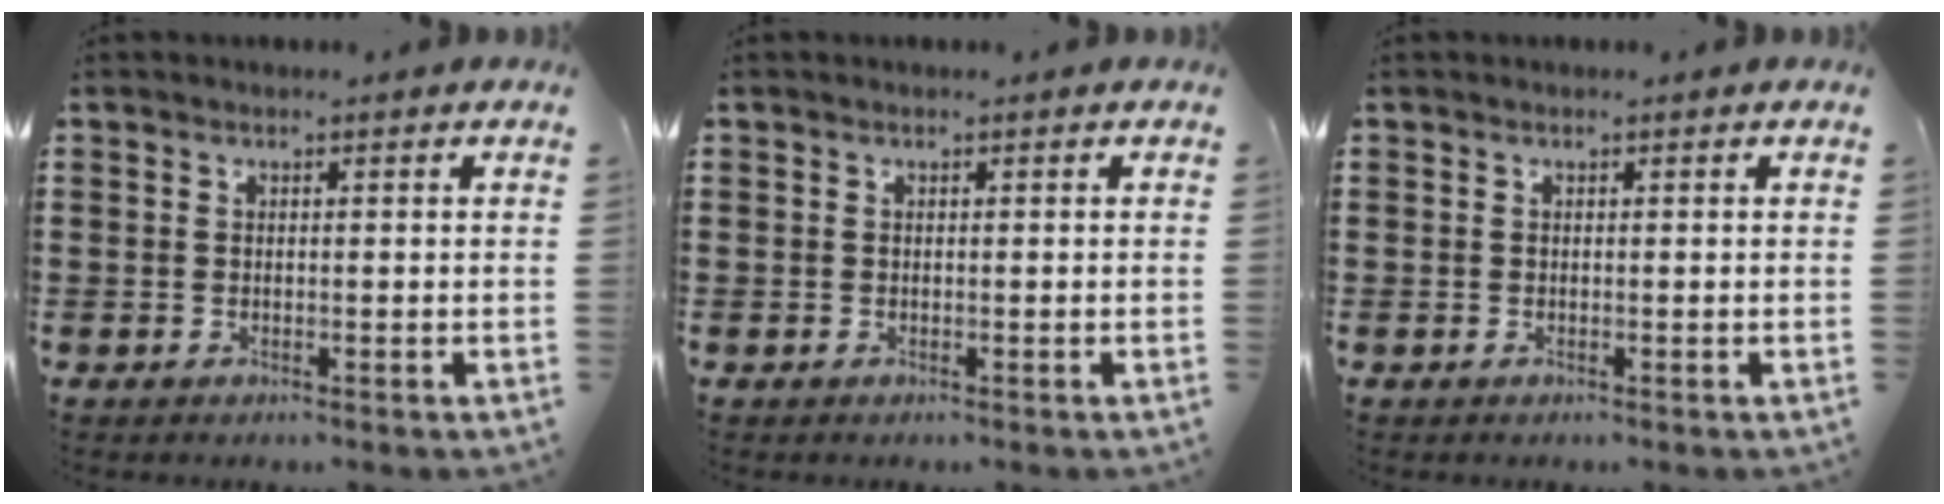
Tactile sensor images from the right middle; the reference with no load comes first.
{"total": 0.0}
{"total": 0.0}